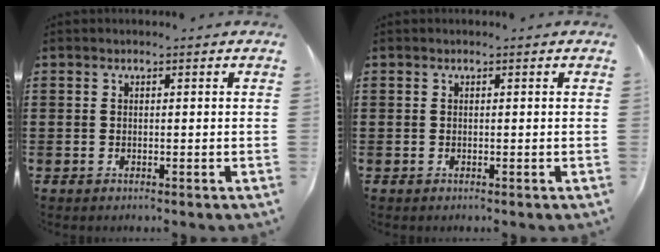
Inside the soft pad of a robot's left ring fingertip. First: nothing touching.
{"total": 0.0}